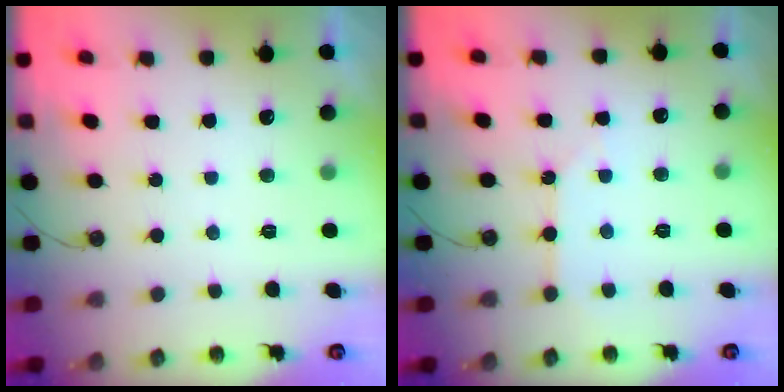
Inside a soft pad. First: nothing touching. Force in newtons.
{"total": 2.8, "press": 2.8, "slide": 0.5}